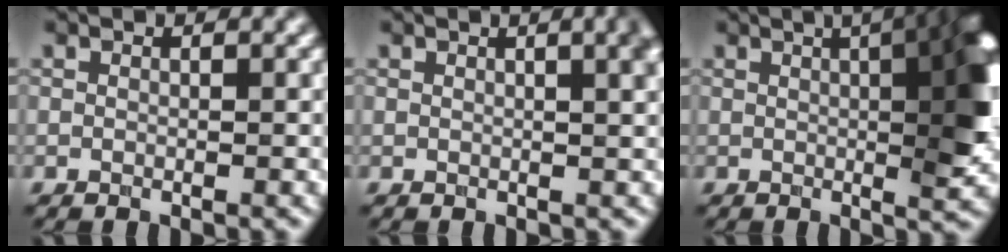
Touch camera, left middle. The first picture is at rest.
{"total": 3.6, "force": [1.2, 1.4, 3.1], "torque": [-0.012, 0.015, 0.006]}
{"total": 10.8, "force": [1.4, 3.7, 10.1], "torque": [-0.074, 0.024, 0.007]}